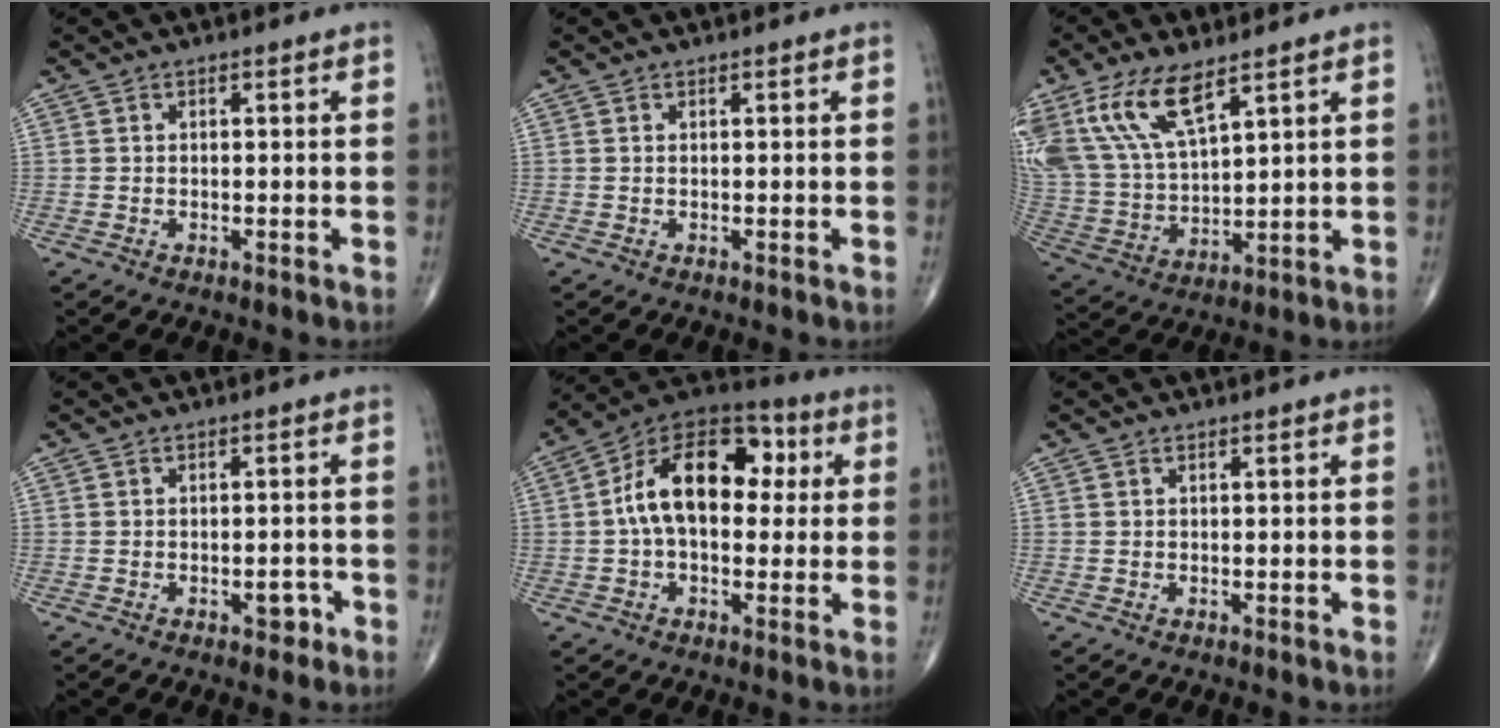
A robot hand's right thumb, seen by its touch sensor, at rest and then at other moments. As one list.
[{"total": 0.0}, {"total": 16.1, "force": [9.2, 6.8, 11.4], "torque": [-0.233, -0.029, 0.192]}, {"total": 2.5, "force": [-1.3, 1.3, 1.6], "torque": [-0.009, 0.008, -0.017]}, {"total": 17.2, "force": [2.2, 10.5, 13.4], "torque": [-0.190, 0.039, 0.023]}, {"total": 0.0}]